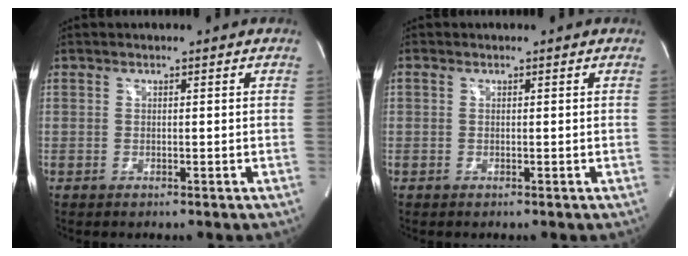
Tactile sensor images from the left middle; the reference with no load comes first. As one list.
[{"total": 1.9, "force": [-0.8, -0.9, -1.5], "torque": [0.037, -0.008, -0.016]}]